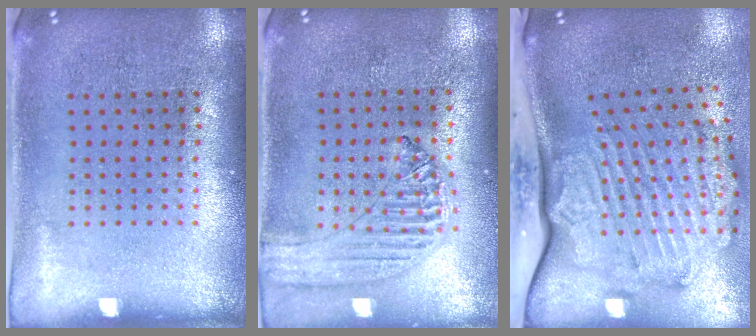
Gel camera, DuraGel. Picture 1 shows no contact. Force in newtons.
{"total": 1.2, "press": 1.2, "slide": 0.1}
{"total": 3.5, "press": 2.6, "slide": 2.4}